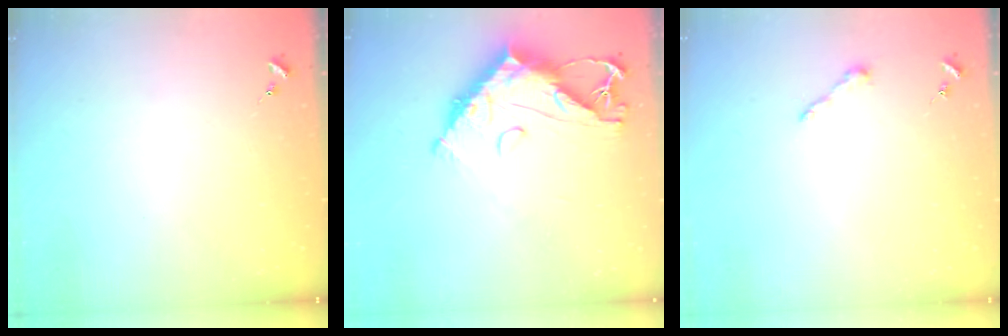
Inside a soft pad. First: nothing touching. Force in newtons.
{"total": 15.1, "press": 15.1, "slide": 1.2}
{"total": 4.3, "press": 4.3, "slide": 0.5}